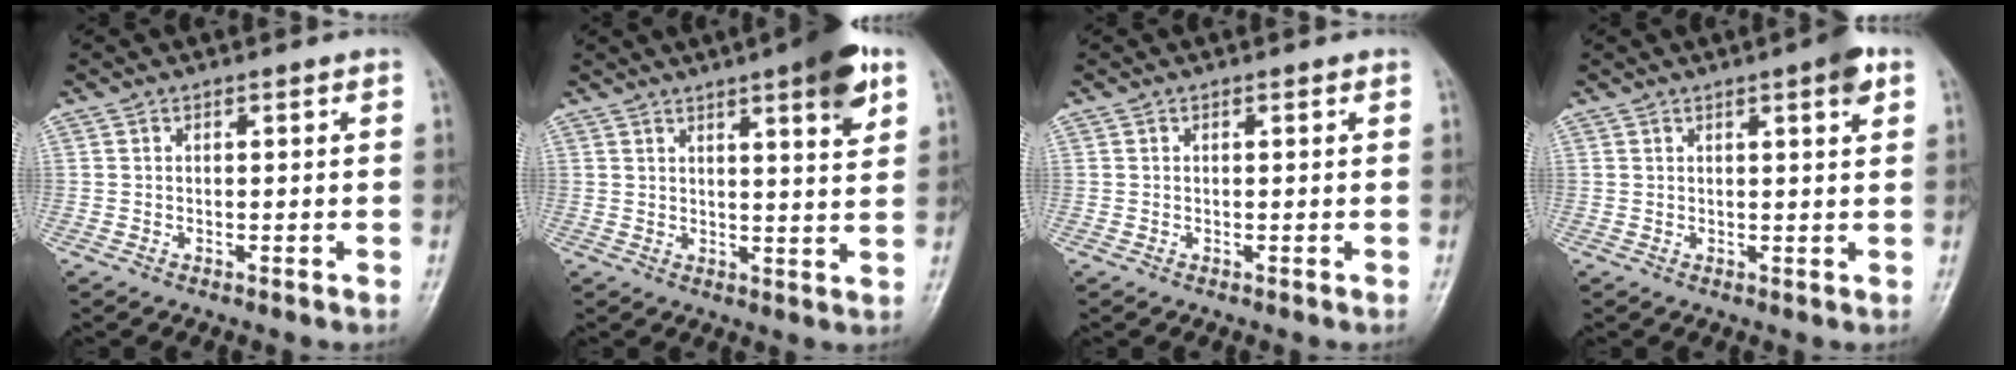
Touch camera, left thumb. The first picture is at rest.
{"total": 9.8, "force": [5.3, 1.9, 8.1], "torque": [-0.099, -0.021, 0.066]}
{"total": 0.0}
{"total": 3.9, "force": [2.0, 0.6, 3.3], "torque": [-0.042, -0.006, 0.024]}